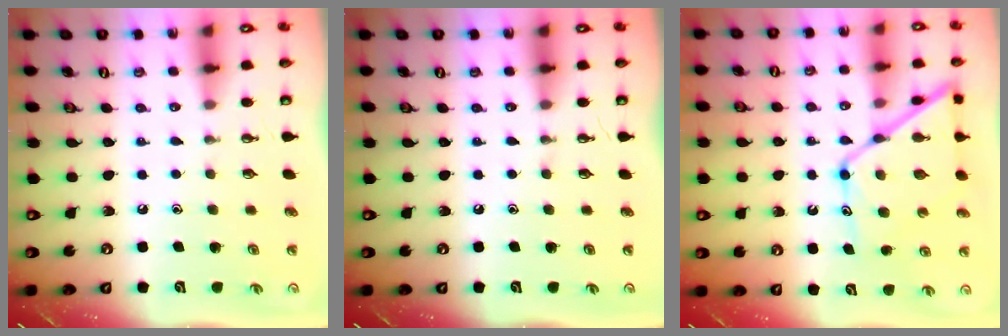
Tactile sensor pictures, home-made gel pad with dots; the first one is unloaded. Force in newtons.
{"total": 0.0}
{"total": 14.6, "press": 14.6, "slide": 1.0}